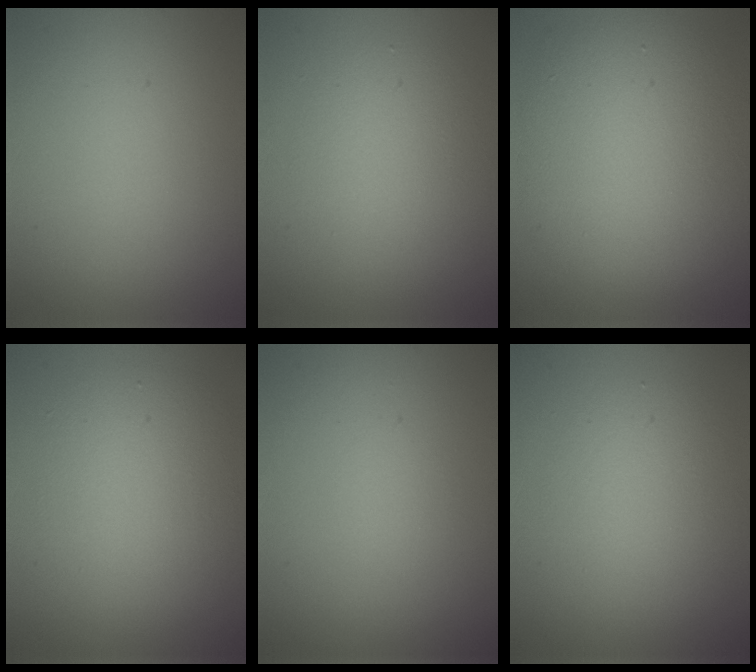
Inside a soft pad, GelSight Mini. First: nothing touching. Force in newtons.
{"total": 4.0, "press": 4.0, "slide": 0.1}
{"total": 9.4, "press": 9.4, "slide": 0.5}
{"total": 4.8, "press": 4.8, "slide": 0.3}
{"total": 0.5, "press": 0.5, "slide": 0.0}
{"total": 3.8, "press": 3.8, "slide": 0.4}